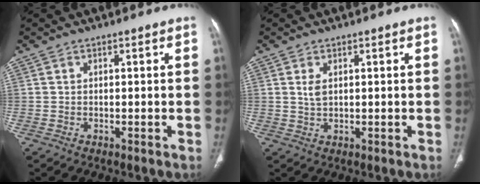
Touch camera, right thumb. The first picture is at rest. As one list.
[{"total": 2.2, "force": [0.7, 1.1, 1.8], "torque": [-0.037, -0.001, 0.019]}]